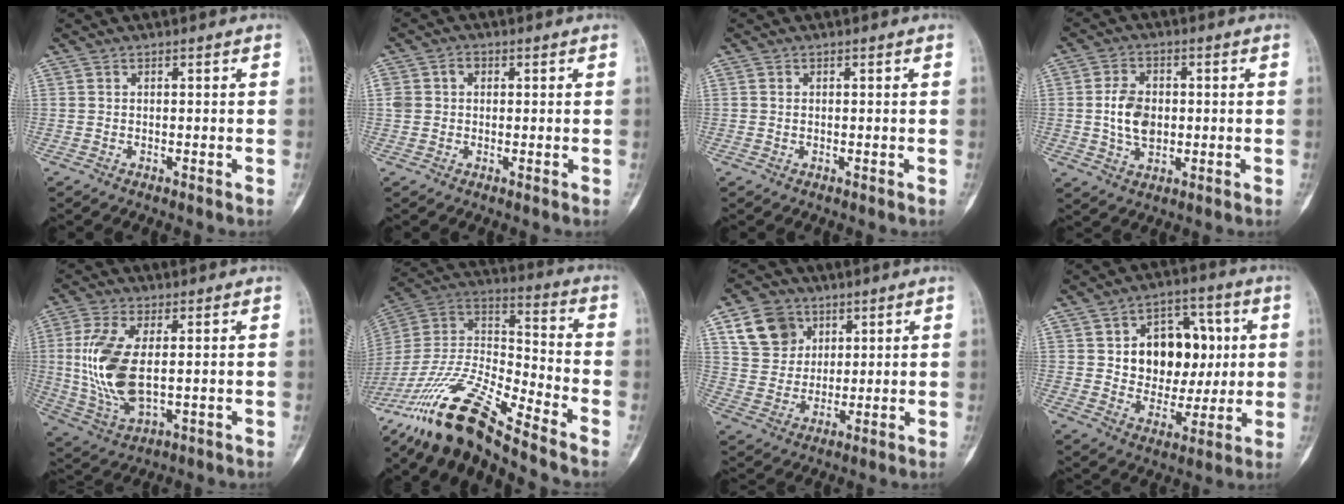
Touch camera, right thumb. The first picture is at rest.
{"total": 3.8, "force": [0.6, 3.2, 1.9], "torque": [-0.028, 0.016, 0.012]}
{"total": 0.6, "force": [0.0, 0.5, 0.5], "torque": [-0.007, -0.001, -0.001]}
{"total": 4.6, "force": [0.0, 3.4, 3.1], "torque": [-0.044, 0.002, 0.000]}
{"total": 14.0, "force": [0.9, 6.7, 12.2], "torque": [-0.263, -0.013, 0.029]}
{"total": 19.5, "force": [-15.5, 2.8, 11.6], "torque": [-0.238, 0.066, -0.297]}
{"total": 10.6, "force": [5.0, 8.4, 4.0], "torque": [-0.048, -0.014, 0.099]}
{"total": 15.8, "force": [2.8, 11.5, 10.4], "torque": [-0.096, 0.005, 0.049]}